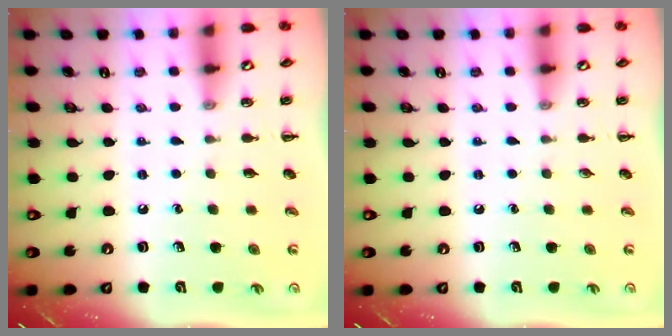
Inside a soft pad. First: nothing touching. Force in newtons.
{"total": 0.0}